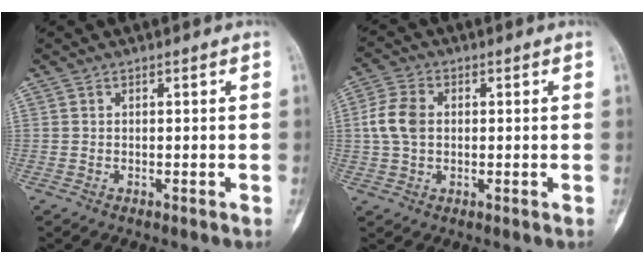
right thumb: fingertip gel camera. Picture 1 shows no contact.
{"total": 6.5, "force": [0.5, 4.6, 4.6], "torque": [-0.099, 0.011, 0.006]}